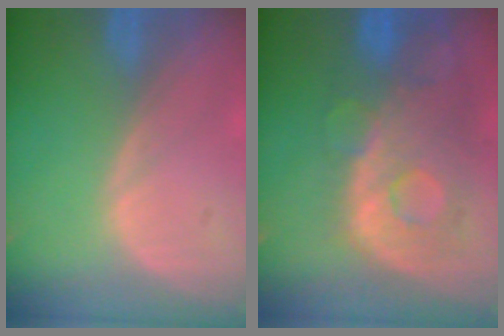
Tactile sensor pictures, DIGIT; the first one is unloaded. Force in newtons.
{"total": 11.0, "press": 9.7, "slide": 5.3}